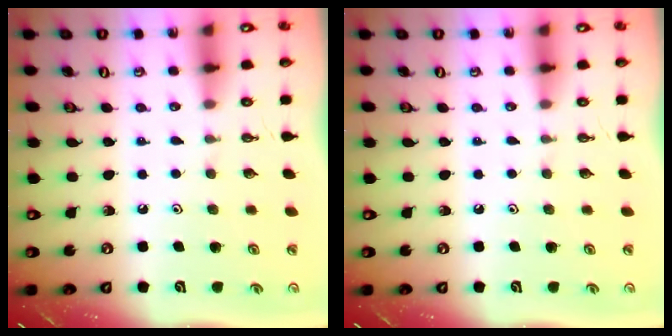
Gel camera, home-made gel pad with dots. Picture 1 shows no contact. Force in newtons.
{"total": 0.0}